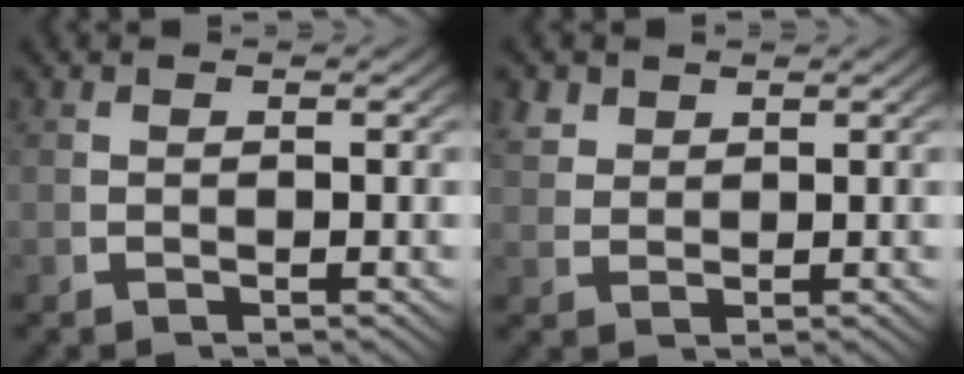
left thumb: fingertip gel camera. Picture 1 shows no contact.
{"total": 2.3, "force": [1.8, 1.3, 0.8], "torque": [-0.016, -0.001, 0.044]}